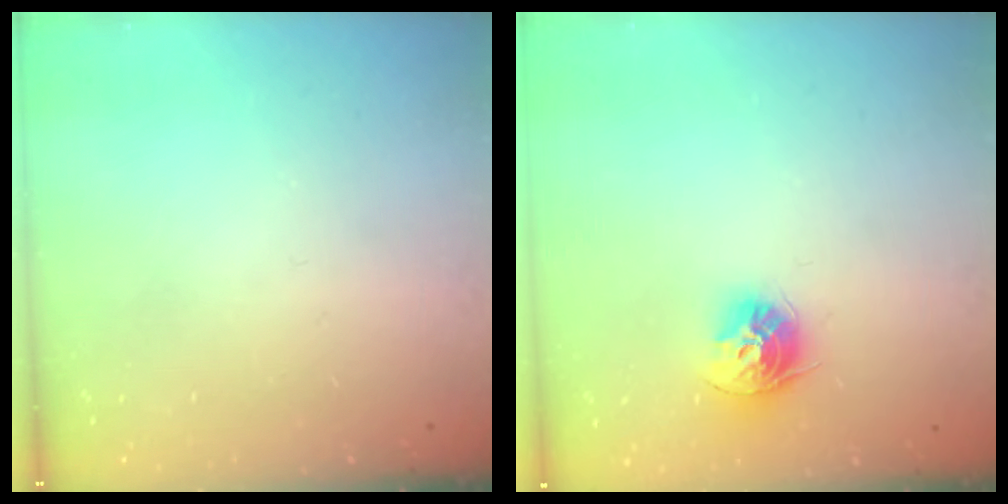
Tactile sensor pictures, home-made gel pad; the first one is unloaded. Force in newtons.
{"total": 10.6, "press": 10.6, "slide": 1.0}